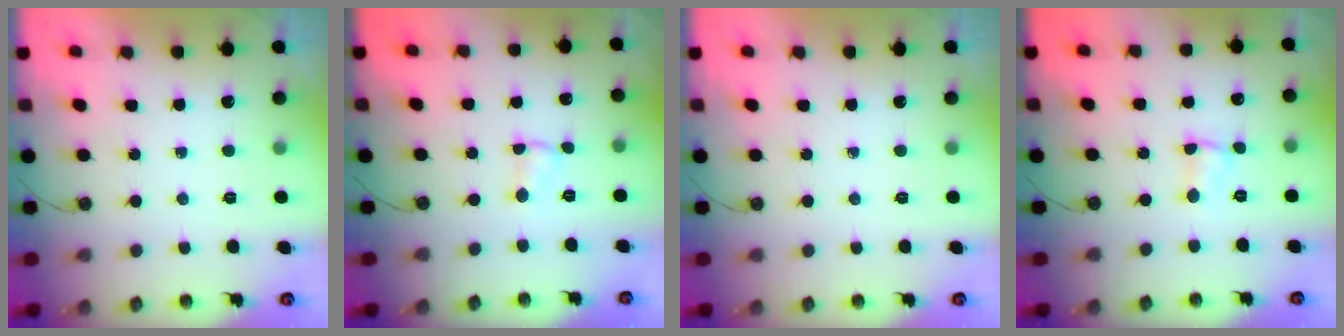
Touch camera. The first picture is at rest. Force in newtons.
{"total": 1.0, "press": 0.9, "slide": 0.5}
{"total": 0.0}
{"total": 2.2, "press": 2.2, "slide": 0.4}